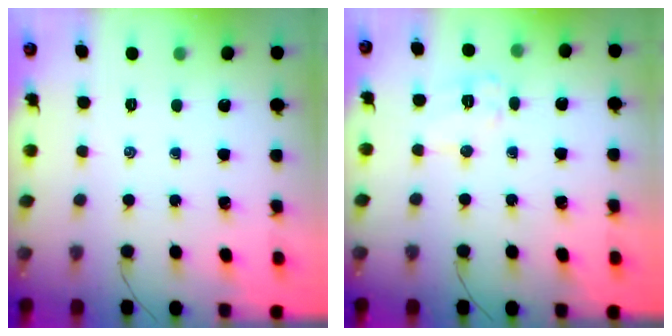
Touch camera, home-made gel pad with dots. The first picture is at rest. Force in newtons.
{"total": 7.6, "press": 7.6, "slide": 0.6}